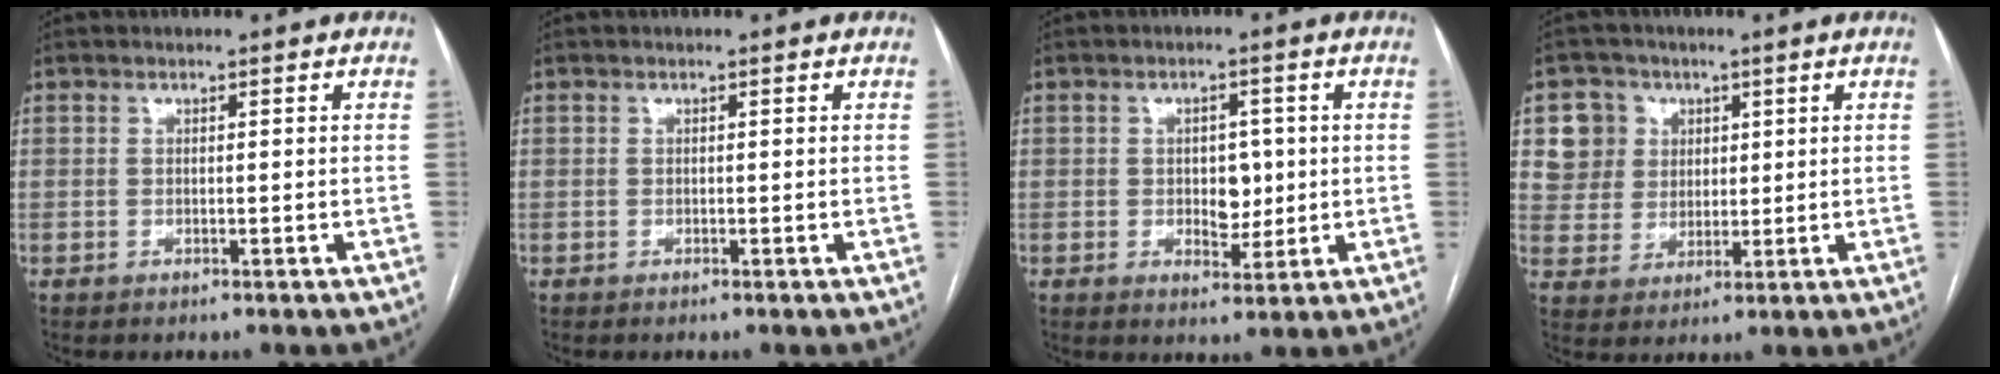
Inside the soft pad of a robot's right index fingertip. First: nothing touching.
{"total": 0.0}
{"total": 7.9, "force": [-0.7, 4.0, 6.8], "torque": [-0.114, 0.014, -0.006]}
{"total": 7.4, "force": [2.7, 6.9, 0.8], "torque": [-0.017, 0.026, 0.059]}